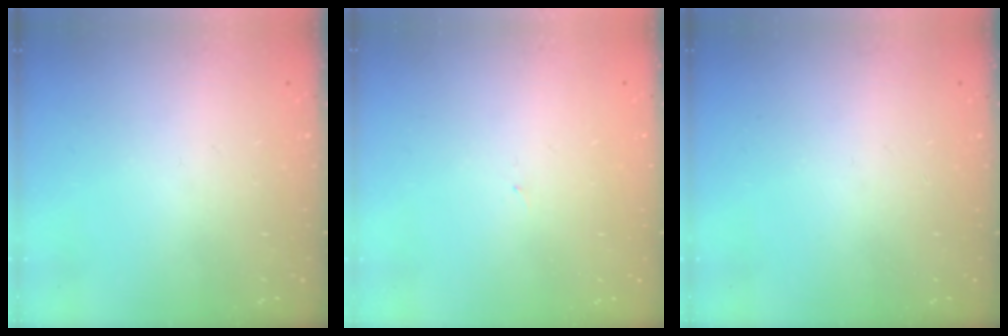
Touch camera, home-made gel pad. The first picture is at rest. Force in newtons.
{"total": 0.8, "press": 0.8, "slide": 0.1}
{"total": 0.0}